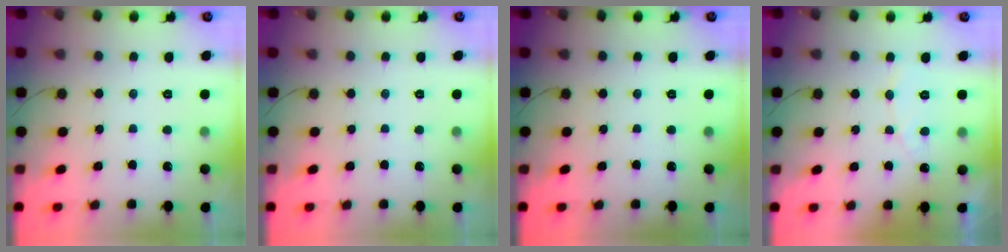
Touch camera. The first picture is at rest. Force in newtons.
{"total": 0.0}
{"total": 0.0}
{"total": 5.3, "press": 5.3, "slide": 0.2}